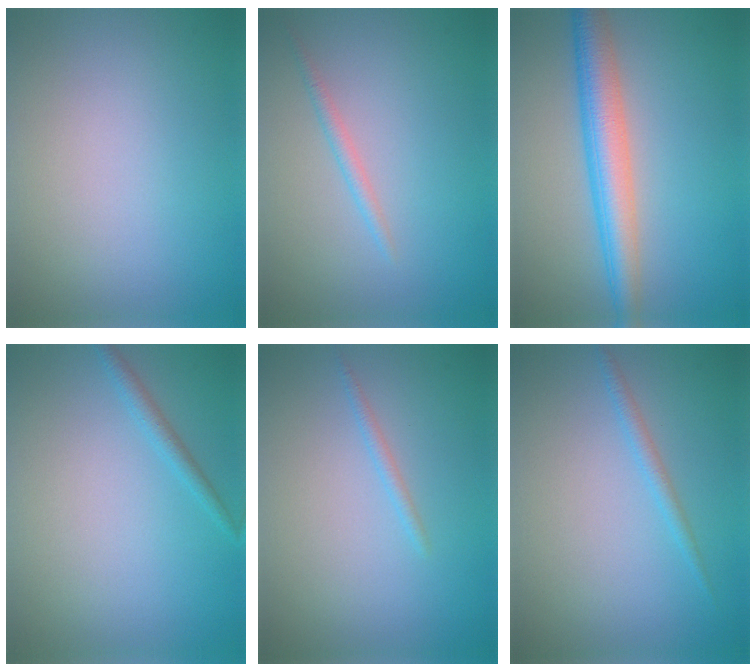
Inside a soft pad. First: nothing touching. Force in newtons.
{"total": 1.2, "press": 1.2, "slide": 0.0}
{"total": 5.5, "press": 5.5, "slide": 0.1}
{"total": 1.3, "press": 1.3, "slide": 0.1}
{"total": 0.8, "press": 0.8, "slide": 0.1}
{"total": 1.2, "press": 1.2, "slide": 0.1}